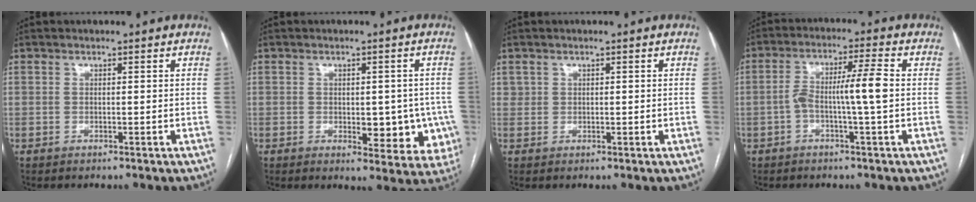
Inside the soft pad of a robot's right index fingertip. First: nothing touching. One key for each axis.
{"total": 9.0, "fx": -1.7, "fy": 4.2, "fz": 7.7, "tx": -0.075, "ty": 0.004, "tz": -0.012}
{"total": 0.9, "fx": 0.5, "fy": 0.8, "fz": 0.0, "tx": 0.005, "ty": 0.004, "tz": 0.008}
{"total": 6.7, "fx": -1.0, "fy": -0.3, "fz": 6.6, "tx": -0.124, "ty": 0.018, "tz": -0.016}